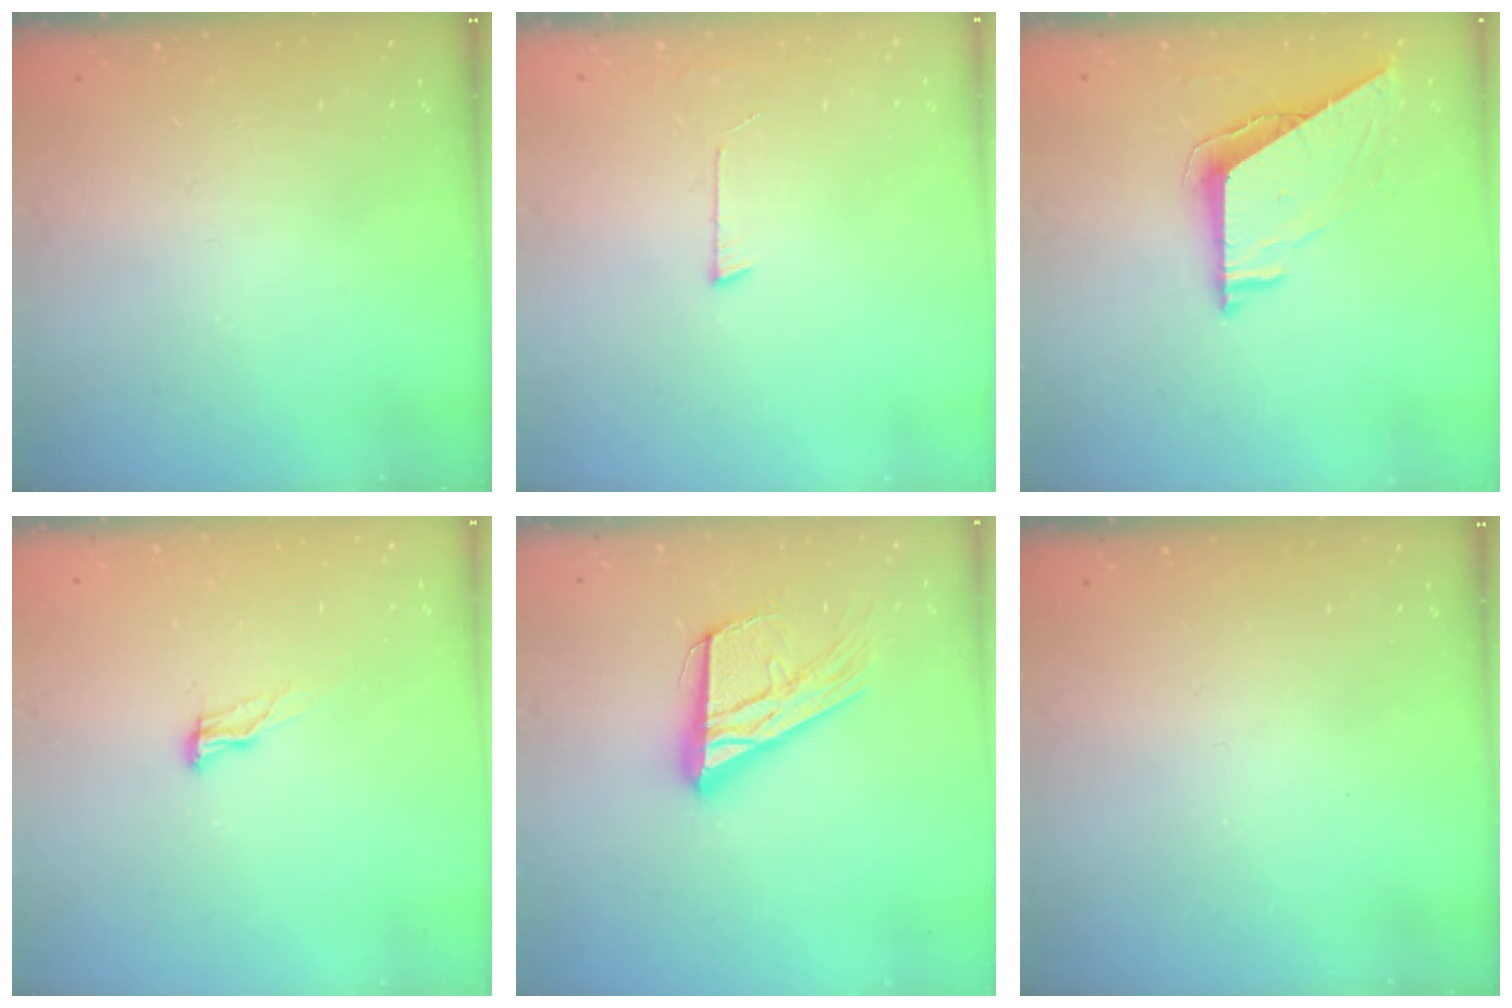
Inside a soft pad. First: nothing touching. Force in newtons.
{"total": 4.2, "press": 4.2, "slide": 0.4}
{"total": 7.6, "press": 7.6, "slide": 0.7}
{"total": 8.0, "press": 7.7, "slide": 2.0}
{"total": 18.1, "press": 18.0, "slide": 1.6}
{"total": 0.0}